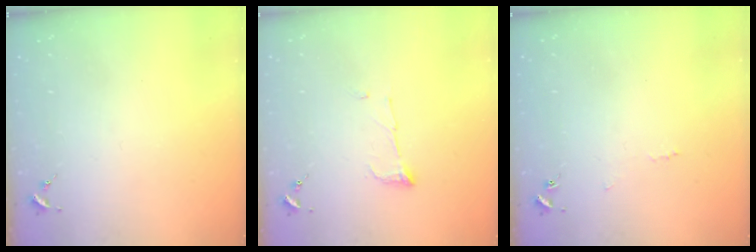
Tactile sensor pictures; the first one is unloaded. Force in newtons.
{"total": 6.1, "press": 6.1, "slide": 0.8}
{"total": 3.3, "press": 3.3, "slide": 0.3}